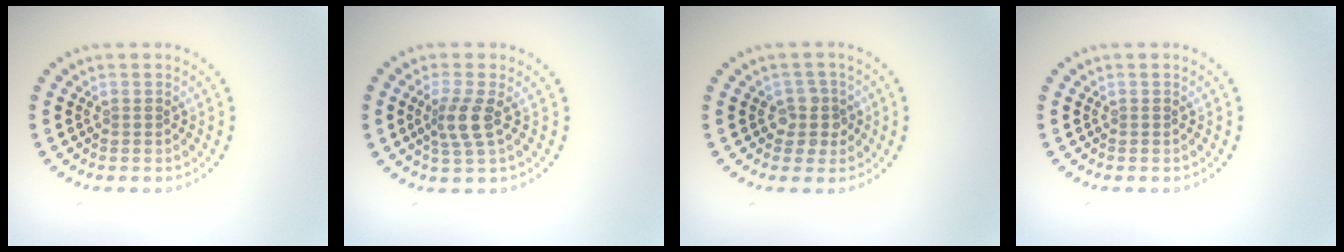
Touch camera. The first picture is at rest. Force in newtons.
{"total": 2.5, "press": 2.0, "slide": 1.5}
{"total": 2.3, "press": 1.9, "slide": 1.3}
{"total": 0.0}